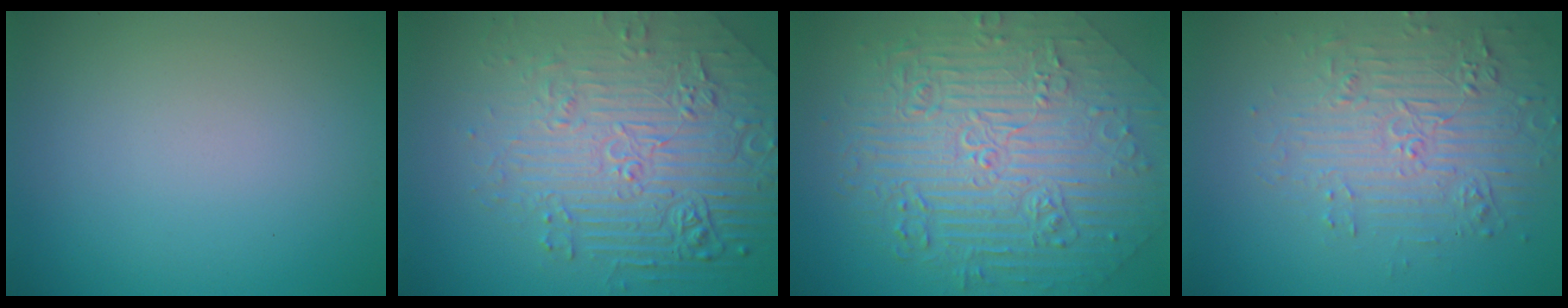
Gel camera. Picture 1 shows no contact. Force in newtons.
{"total": 8.6, "press": 5.9, "slide": 6.2}
{"total": 11.2, "press": 7.5, "slide": 8.2}
{"total": 4.3, "press": 3.9, "slide": 1.7}